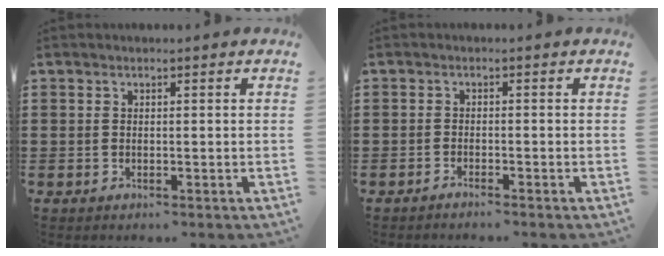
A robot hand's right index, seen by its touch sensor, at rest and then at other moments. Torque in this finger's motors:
{"motor_torque": [-0.23, 0.55, 0.00, -0.02]}